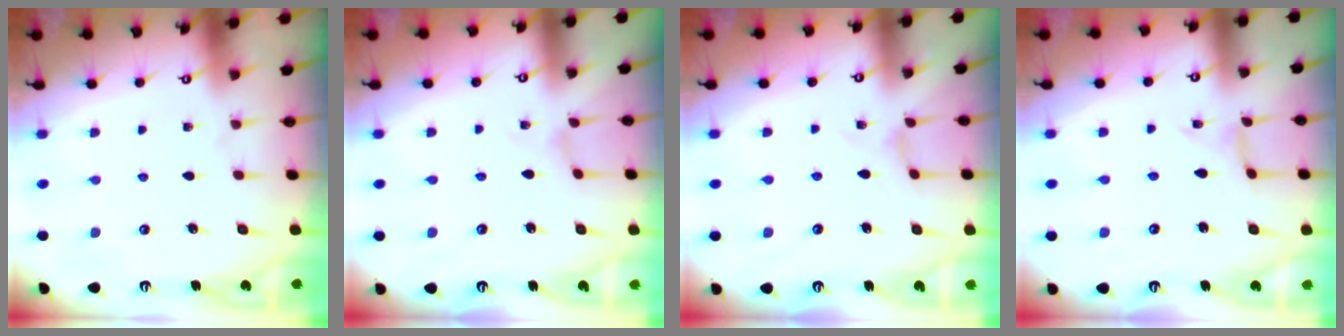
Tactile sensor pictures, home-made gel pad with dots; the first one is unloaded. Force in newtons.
{"total": 0.5, "press": 0.5, "slide": 0.2}
{"total": 0.7, "press": 0.7, "slide": 0.3}
{"total": 0.0}